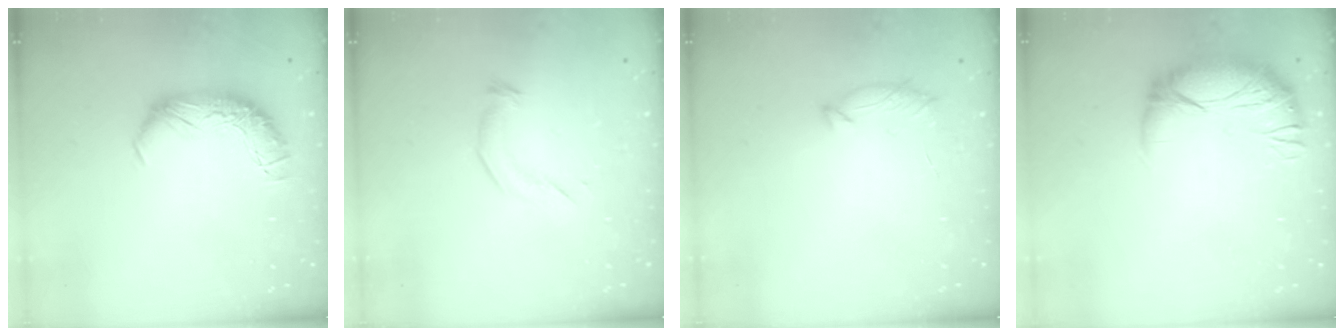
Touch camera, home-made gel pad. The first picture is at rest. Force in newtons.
{"total": 5.3, "press": 5.2, "slide": 1.0}
{"total": 6.9, "press": 6.8, "slide": 0.8}
{"total": 4.0, "press": 3.4, "slide": 2.1}